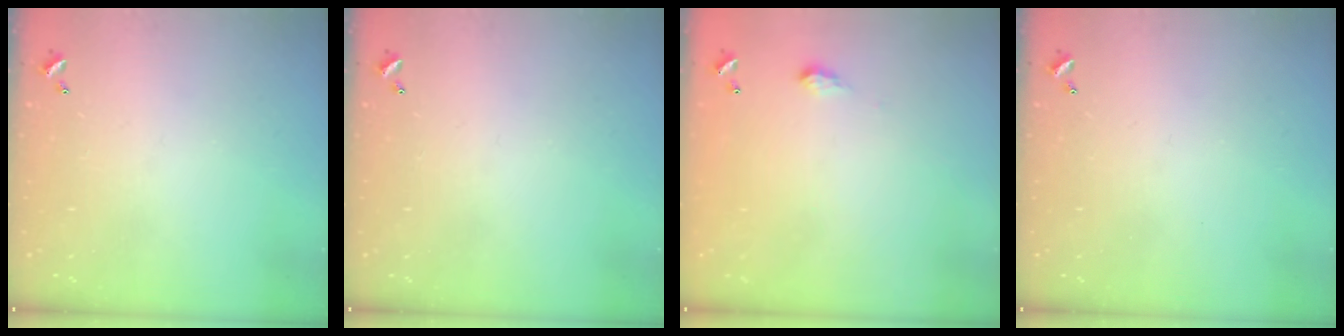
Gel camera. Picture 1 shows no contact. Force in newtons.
{"total": 0.0}
{"total": 2.0, "press": 2.0, "slide": 0.3}
{"total": 0.0}